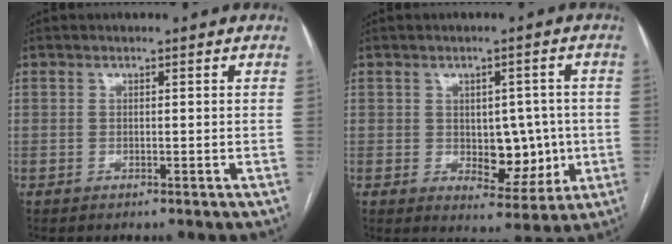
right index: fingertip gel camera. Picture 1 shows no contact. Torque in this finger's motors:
{"motor_torque": [0.59, 0.48, 0.21, 0.04]}